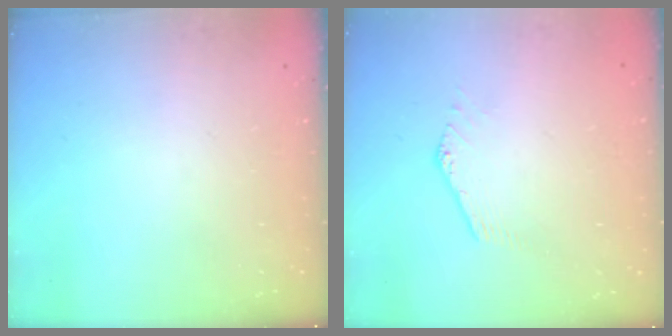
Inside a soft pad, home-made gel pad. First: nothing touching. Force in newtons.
{"total": 0.0}